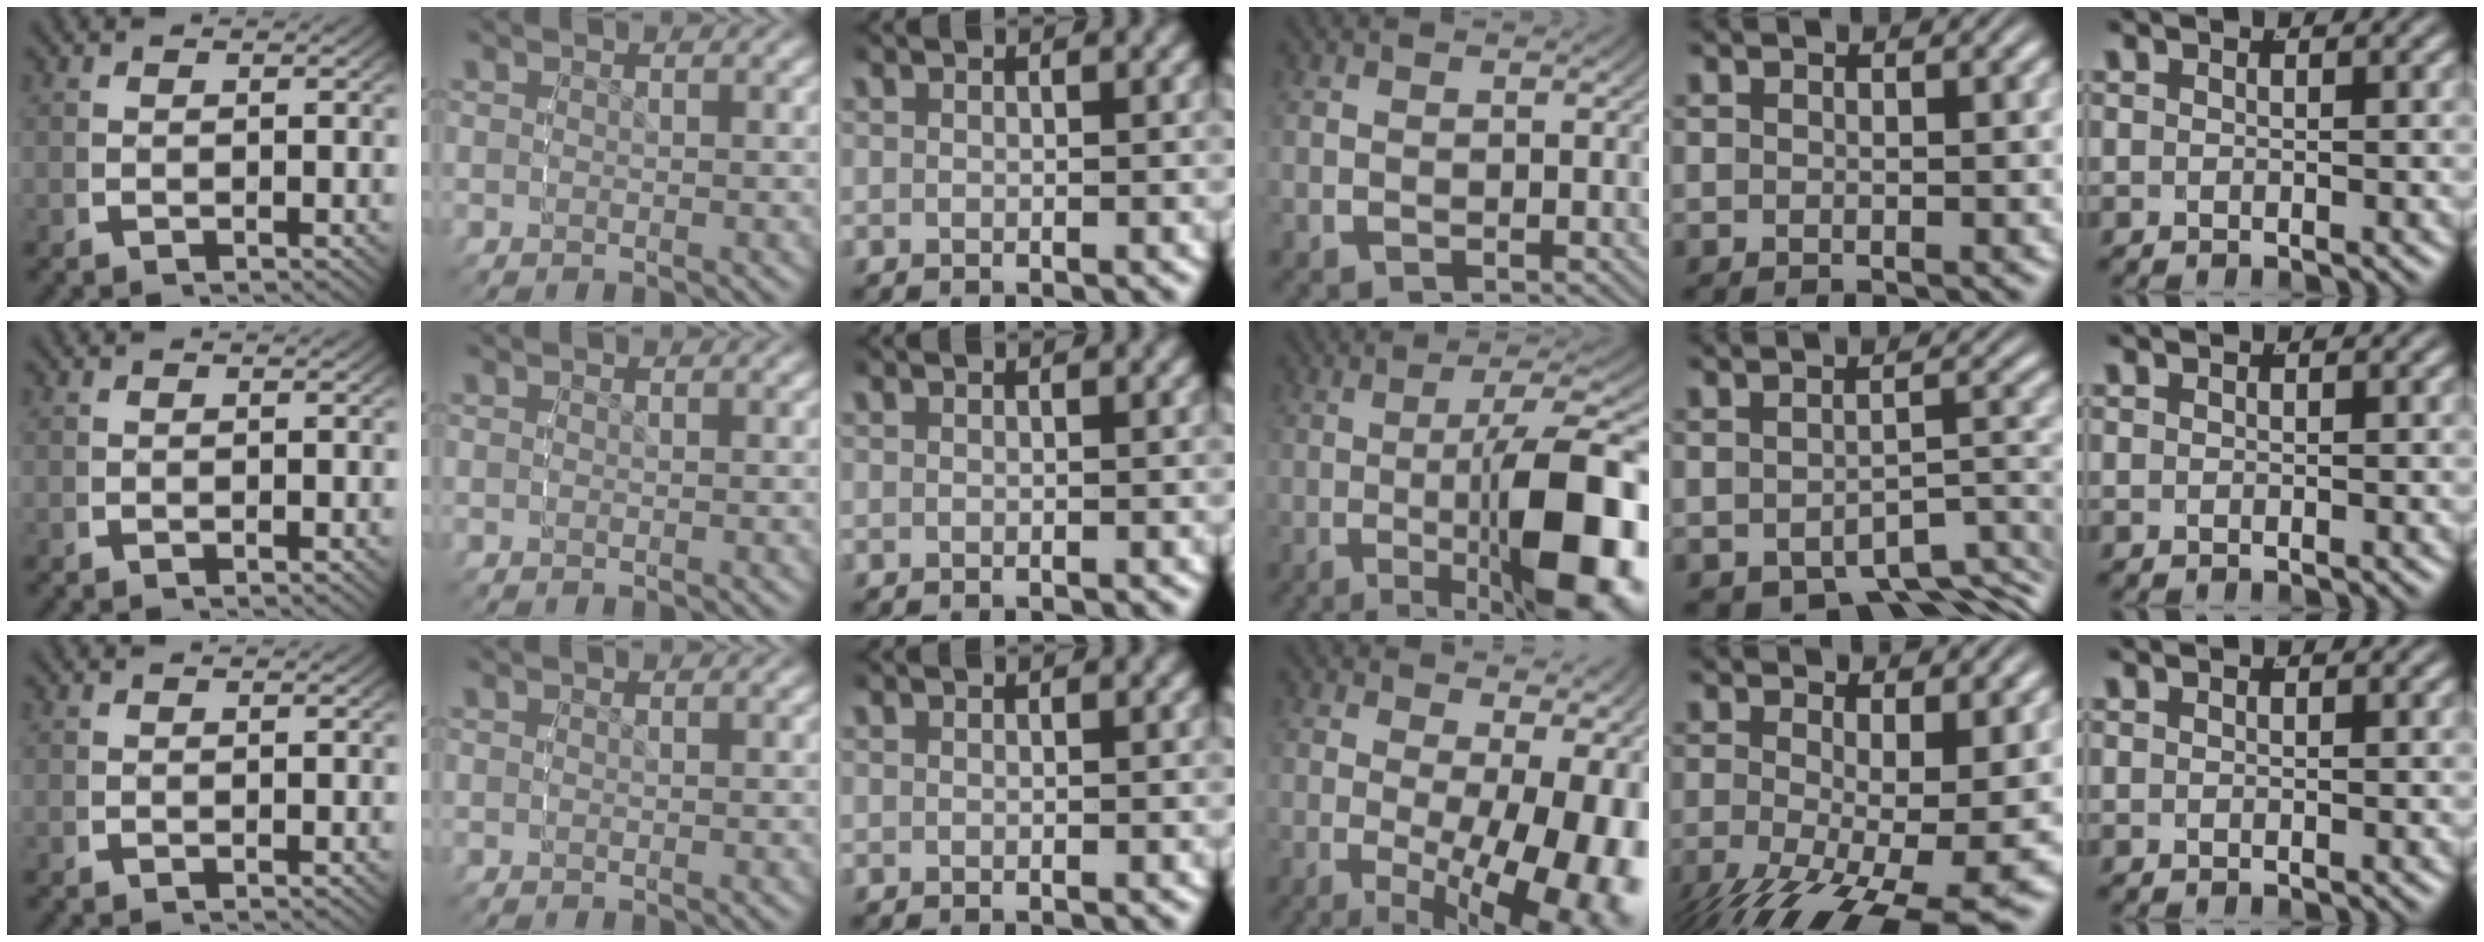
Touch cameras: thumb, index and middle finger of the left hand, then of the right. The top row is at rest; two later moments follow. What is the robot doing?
{"motion": "lift_and_place", "object": "toy banana"}